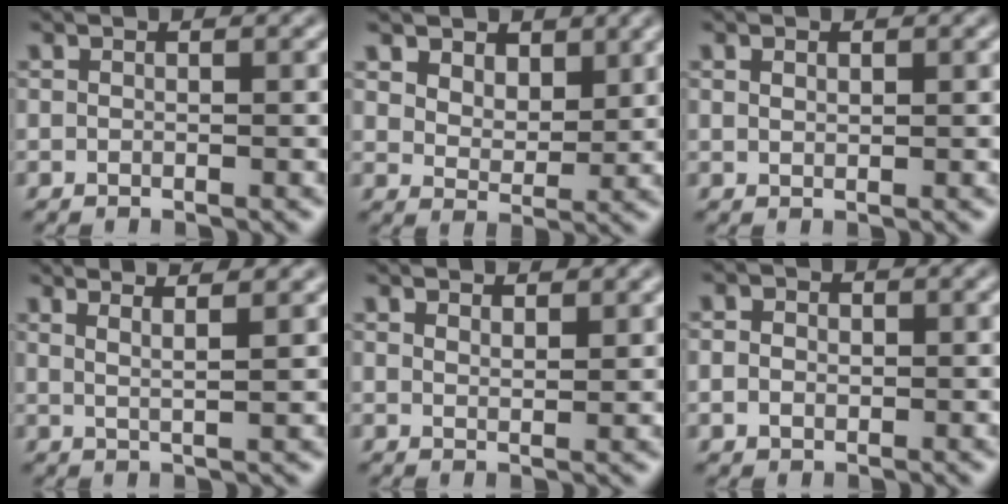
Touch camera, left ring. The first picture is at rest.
{"total": 4.6, "force": [3.4, 2.6, 1.7], "torque": [-0.061, -0.008, 0.060]}
{"total": 0.8, "force": [0.6, 0.4, 0.3], "torque": [-0.010, 0.002, 0.011]}
{"total": 4.1, "force": [3.0, 1.1, 2.6], "torque": [-0.021, 0.018, 0.016]}
{"total": 1.6, "force": [1.5, 0.3, 0.4], "torque": [-0.012, 0.001, 0.025]}
{"total": 2.0, "force": [0.3, 1.7, 1.0], "torque": [-0.015, 0.007, -0.004]}